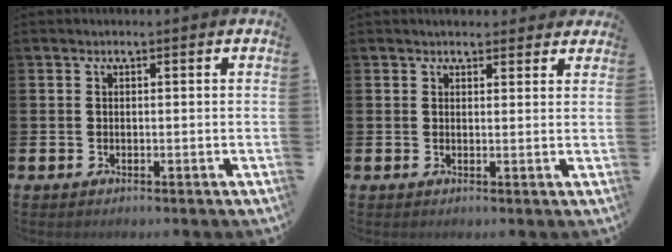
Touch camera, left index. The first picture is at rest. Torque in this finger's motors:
{"motor_torque": [1.09, -1.05, 0.53, 0.05]}